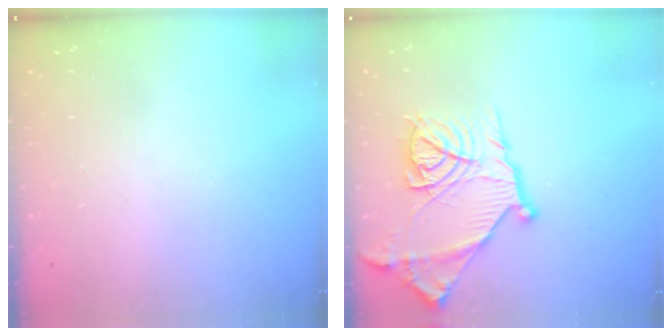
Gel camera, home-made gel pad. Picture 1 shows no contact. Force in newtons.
{"total": 18.7, "press": 18.6, "slide": 1.4}